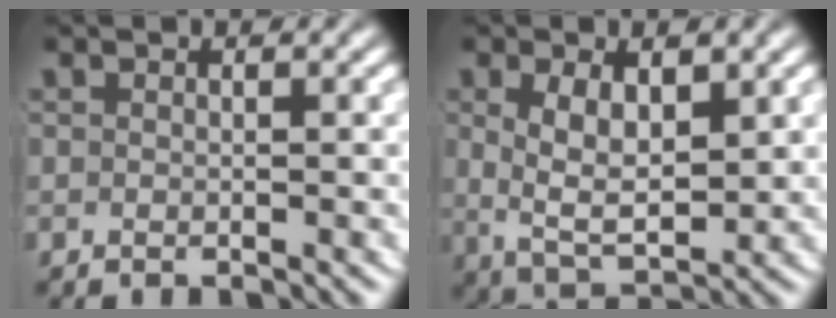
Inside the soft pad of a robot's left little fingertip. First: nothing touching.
{"total": 5.6, "force": [0.1, 3.2, 4.5], "torque": [-0.084, -0.015, 0.012]}